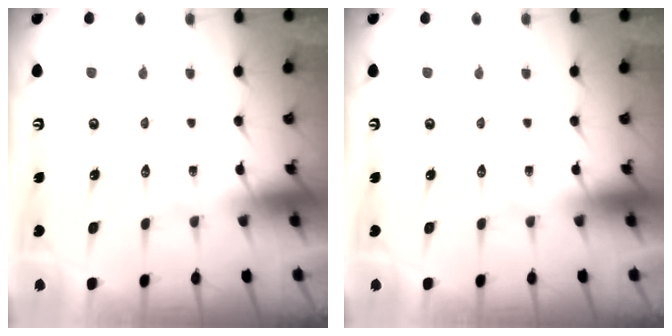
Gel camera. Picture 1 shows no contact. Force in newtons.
{"total": 0.0}